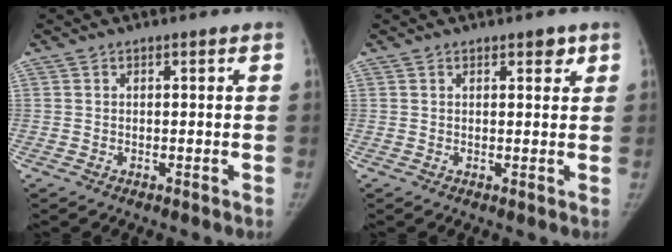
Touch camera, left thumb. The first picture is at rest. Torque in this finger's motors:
{"motor_torque": [0.18, -0.02, 0.34, -0.36, 0.08]}